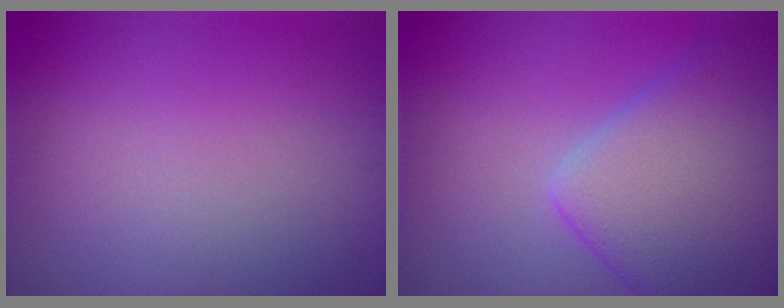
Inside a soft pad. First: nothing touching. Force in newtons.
{"total": 8.8, "press": 8.7, "slide": 0.5}